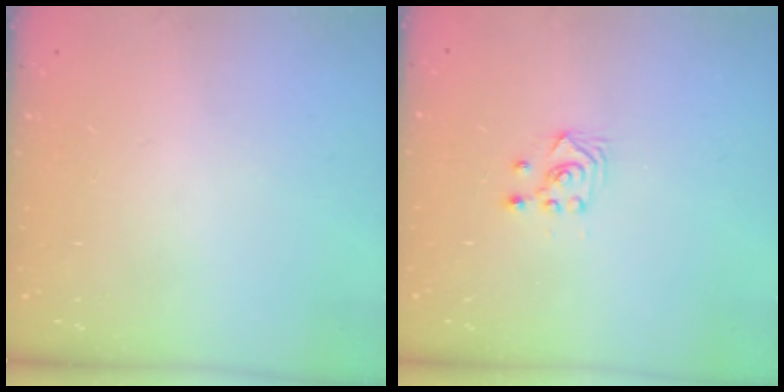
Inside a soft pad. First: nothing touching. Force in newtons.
{"total": 2.6, "press": 2.6, "slide": 0.3}